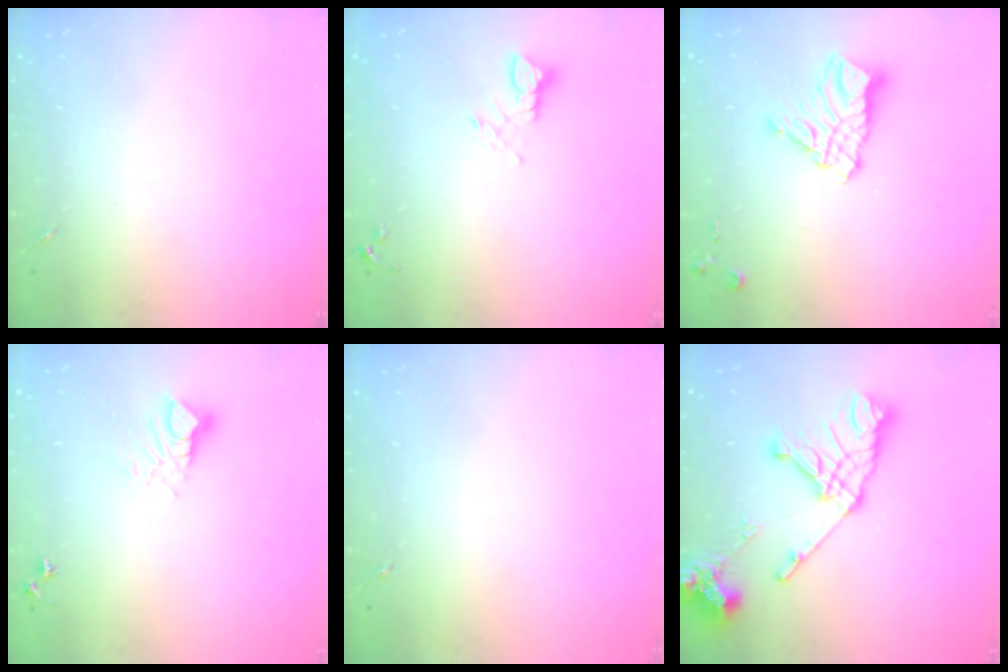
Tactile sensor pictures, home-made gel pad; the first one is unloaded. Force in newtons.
{"total": 3.8, "press": 3.7, "slide": 0.4}
{"total": 11.6, "press": 11.6, "slide": 1.0}
{"total": 6.6, "press": 6.6, "slide": 0.4}
{"total": 0.0}
{"total": 19.2, "press": 19.1, "slide": 2.3}